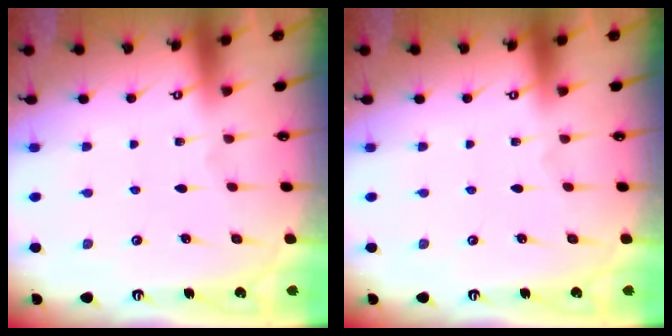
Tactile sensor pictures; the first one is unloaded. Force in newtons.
{"total": 0.0}